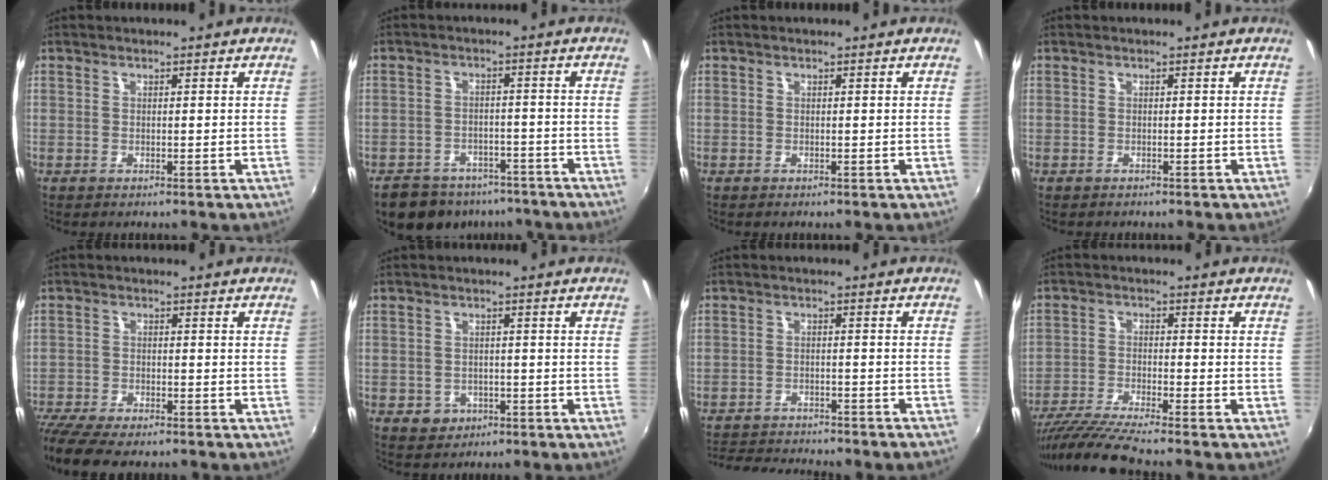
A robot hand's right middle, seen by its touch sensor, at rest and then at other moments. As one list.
[{"total": 14.0, "force": [-10.8, 7.3, 5.0], "torque": [-0.120, 0.008, -0.141]}, {"total": 0.0}, {"total": 0.0}, {"total": 10.0, "force": [-8.5, 2.1, 4.8], "torque": [-0.122, -0.042, -0.149]}, {"total": 3.9, "force": [-1.5, 3.4, 1.0], "torque": [-0.029, 0.004, -0.017]}, {"total": 12.3, "force": [-11.3, 2.1, 4.5], "torque": [-0.108, -0.010, -0.163]}, {"total": 9.6, "force": [-8.6, -0.7, 4.4], "torque": [-0.103, -0.023, -0.162]}]